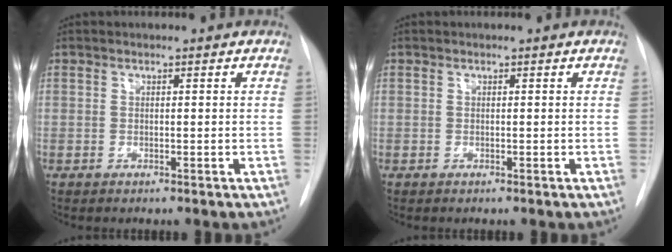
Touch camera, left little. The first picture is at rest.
{"total": 0.0}